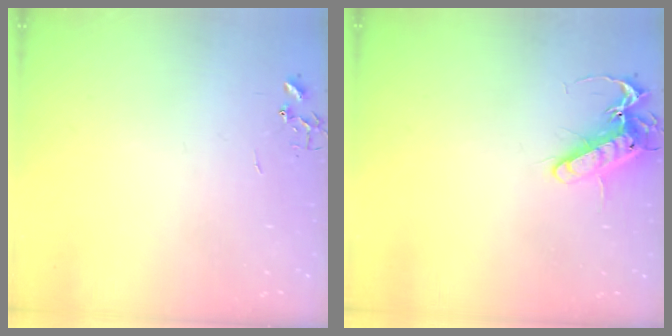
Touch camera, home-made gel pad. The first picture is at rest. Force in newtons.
{"total": 13.9, "press": 13.8, "slide": 1.7}